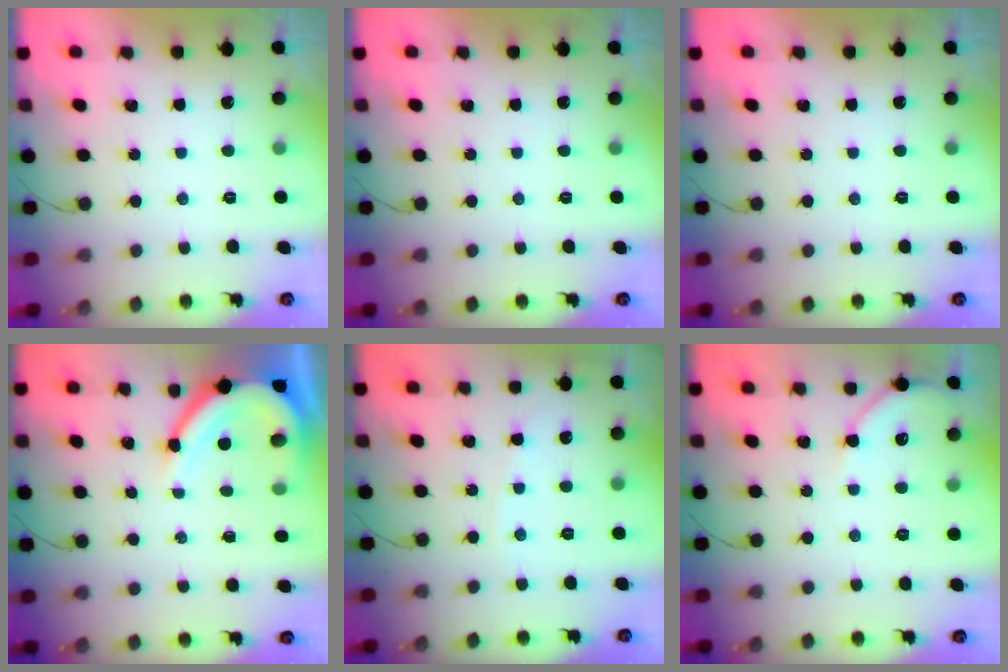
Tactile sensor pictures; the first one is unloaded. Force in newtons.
{"total": 0.0}
{"total": 0.0}
{"total": 10.9, "press": 10.8, "slide": 1.2}
{"total": 2.6, "press": 2.6, "slide": 0.2}
{"total": 6.7, "press": 6.6, "slide": 0.9}